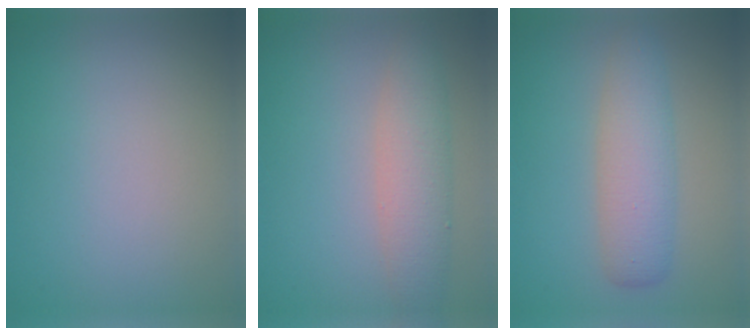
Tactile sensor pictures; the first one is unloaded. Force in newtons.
{"total": 4.1, "press": 4.1, "slide": 0.2}
{"total": 4.4, "press": 4.3, "slide": 0.1}